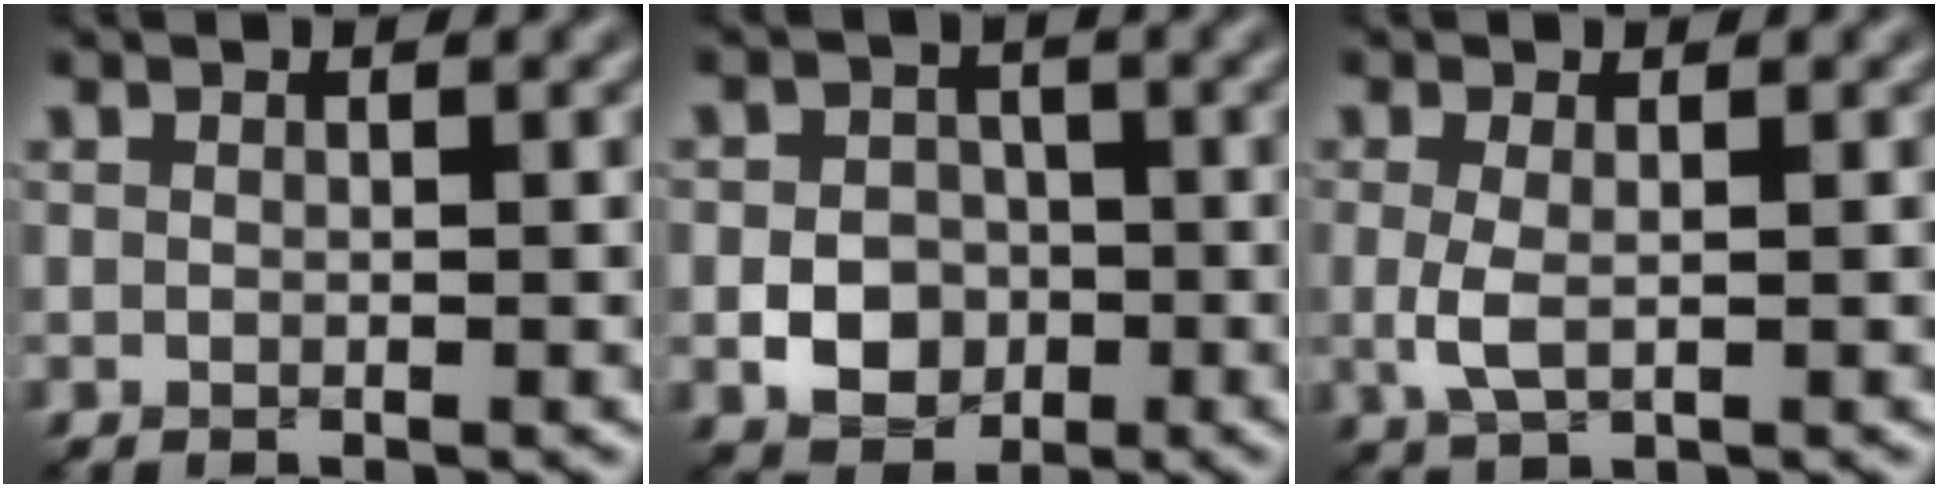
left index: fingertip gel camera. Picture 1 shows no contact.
{"total": 4.0, "force": [-1.3, 3.2, 2.0], "torque": [-0.031, -0.001, -0.026]}
{"total": 2.1, "force": [-0.1, 0.8, 1.9], "torque": [-0.052, -0.003, -0.003]}